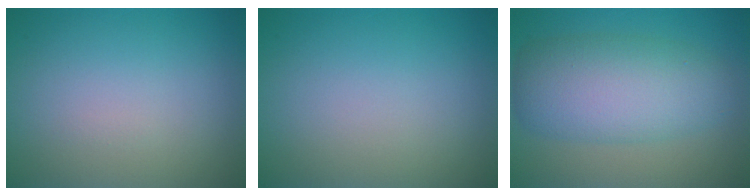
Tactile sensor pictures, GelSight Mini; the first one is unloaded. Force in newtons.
{"total": 0.0}
{"total": 7.3, "press": 7.3, "slide": 0.2}